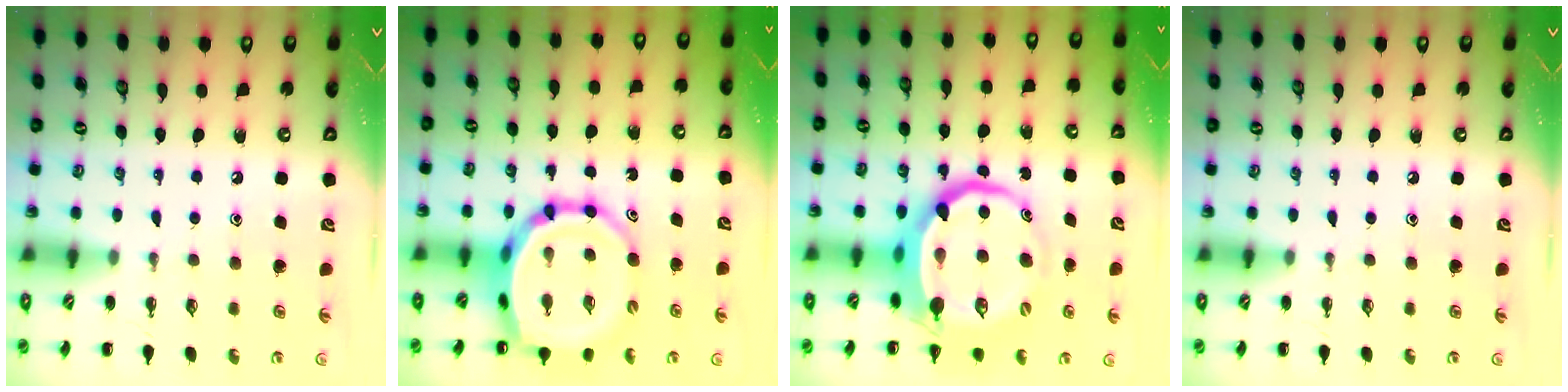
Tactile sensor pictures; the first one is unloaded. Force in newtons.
{"total": 14.2, "press": 13.6, "slide": 4.1}
{"total": 13.2, "press": 12.7, "slide": 3.3}
{"total": 0.0}